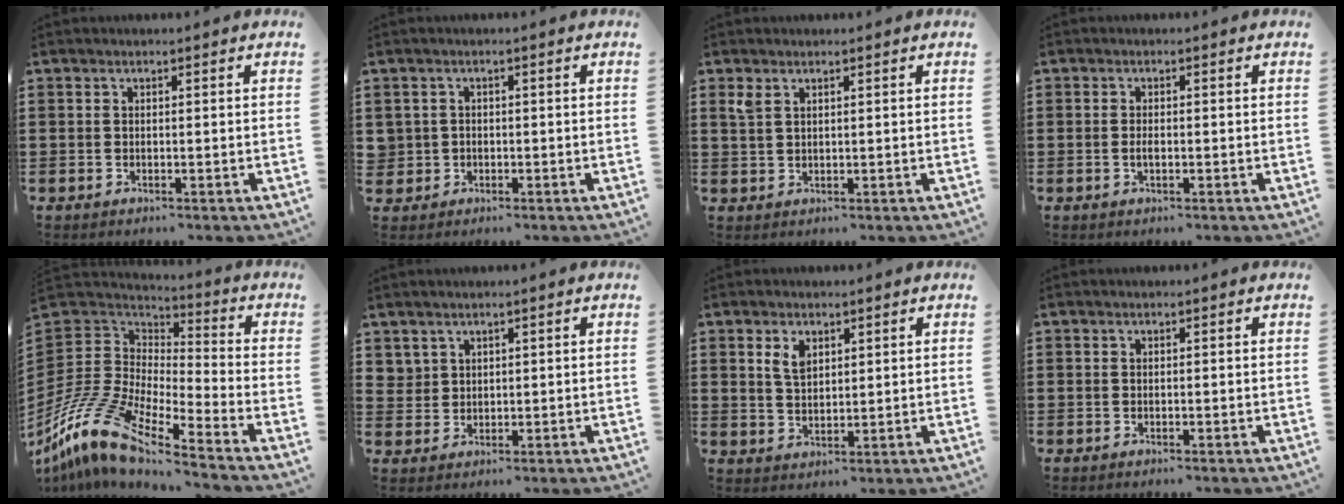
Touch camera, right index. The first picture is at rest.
{"total": 1.7, "force": [-0.3, 1.6, 0.1], "torque": [-0.010, 0.005, -0.008]}
{"total": 2.1, "force": [1.4, 1.0, 1.2], "torque": [-0.028, 0.003, 0.027]}
{"total": 1.2, "force": [-0.3, 0.4, 1.1], "torque": [-0.021, -0.002, -0.006]}
{"total": 12.9, "force": [-10.6, 3.1, 6.6], "torque": [-0.175, 0.003, -0.219]}
{"total": 2.4, "force": [1.7, 1.7, 0.2], "torque": [-0.013, 0.007, 0.034]}
{"total": 3.2, "force": [1.7, 1.9, 2.0], "torque": [-0.047, 0.007, 0.031]}
{"total": 0.0}